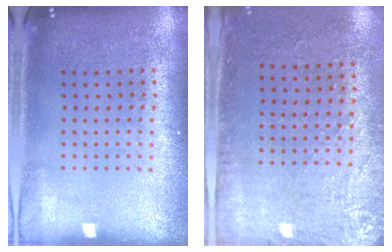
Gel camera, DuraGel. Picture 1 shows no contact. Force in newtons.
{"total": 2.8, "press": 2.3, "slide": 1.6}